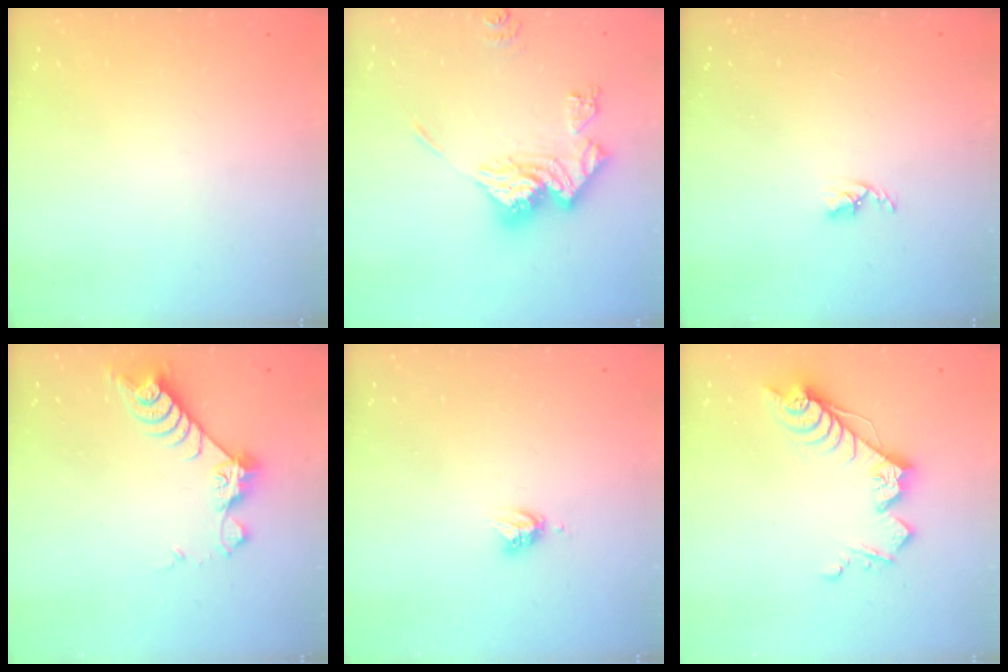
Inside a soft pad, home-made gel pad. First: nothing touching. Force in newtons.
{"total": 15.6, "press": 15.5, "slide": 1.4}
{"total": 2.5, "press": 2.5, "slide": 0.4}
{"total": 8.6, "press": 8.6, "slide": 0.3}
{"total": 4.3, "press": 4.2, "slide": 0.6}
{"total": 13.9, "press": 13.9, "slide": 0.5}